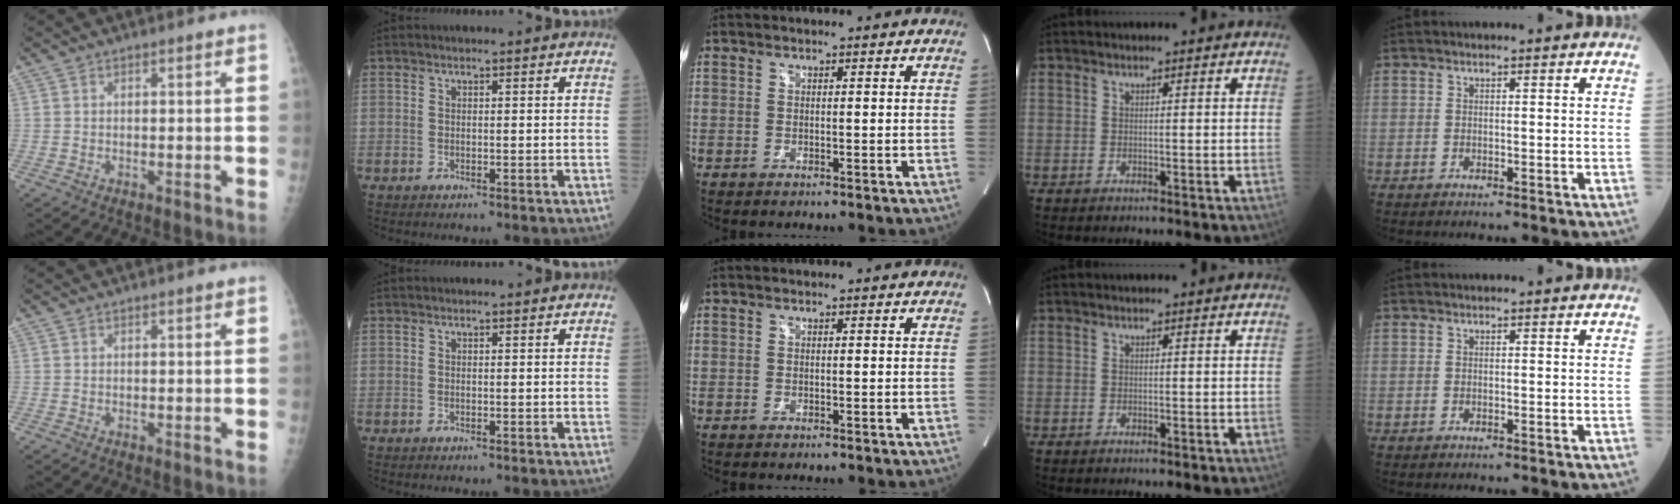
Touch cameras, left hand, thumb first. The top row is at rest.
{}